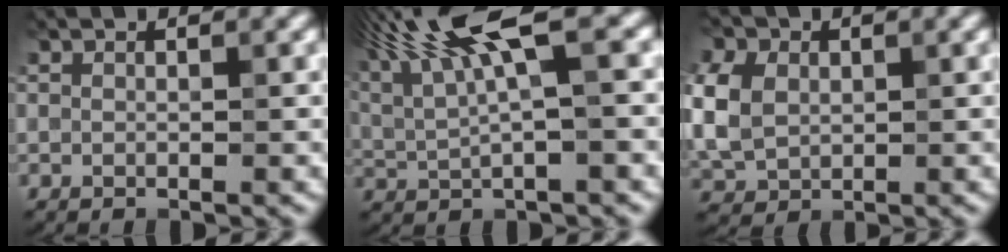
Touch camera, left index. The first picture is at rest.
{"total": 10.5, "force": [5.3, 2.2, 8.8], "torque": [-0.169, 0.023, 0.097]}
{"total": 8.7, "force": [1.4, 6.9, 5.1], "torque": [-0.125, 0.033, 0.007]}